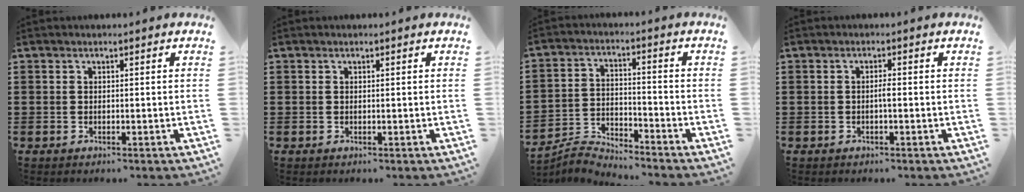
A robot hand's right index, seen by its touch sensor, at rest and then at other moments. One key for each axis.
{"total": 0.0}
{"total": 4.2, "fx": -4.2, "fy": 0.3, "fz": 0.0, "tx": -0.009, "ty": 0.008, "tz": -0.090}
{"total": 1.4, "fx": -0.3, "fy": 0.2, "fz": 1.3, "tx": -0.027, "ty": -0.001, "tz": -0.006}